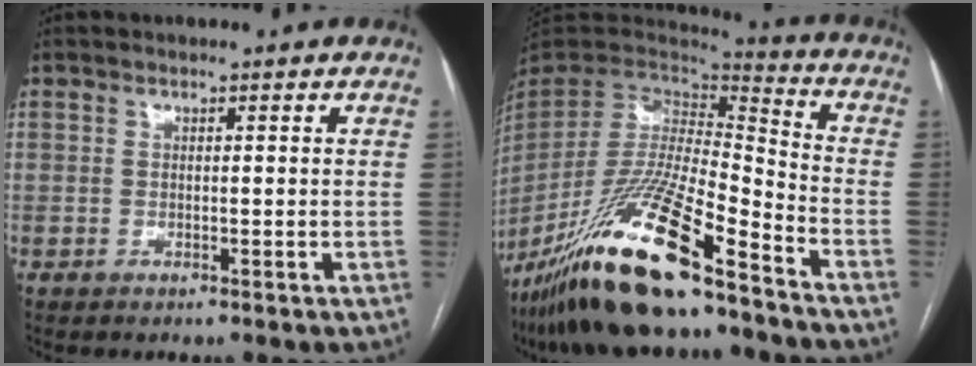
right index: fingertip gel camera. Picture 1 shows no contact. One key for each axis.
{"total": 23.4, "fx": -16.4, "fy": 3.3, "fz": 16.4, "tx": -0.323, "ty": -0.047, "tz": -0.299}